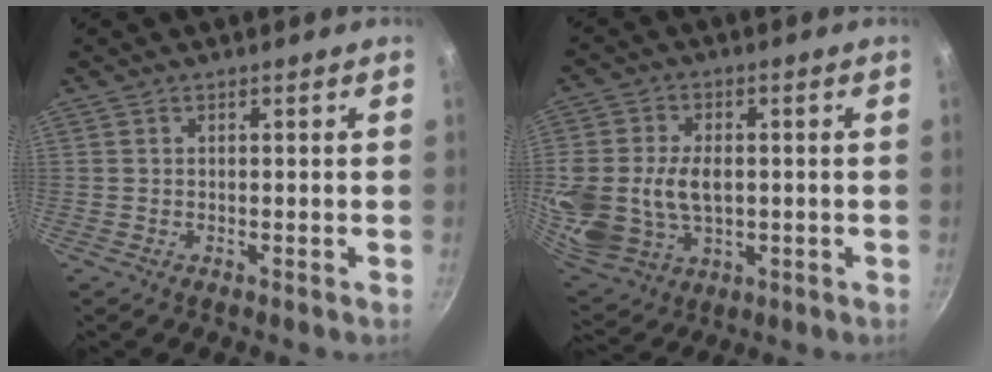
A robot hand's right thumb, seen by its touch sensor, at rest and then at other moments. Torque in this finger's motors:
{"motor_torque": [0.78, 0.75, 1.15, -0.02, 0.18]}